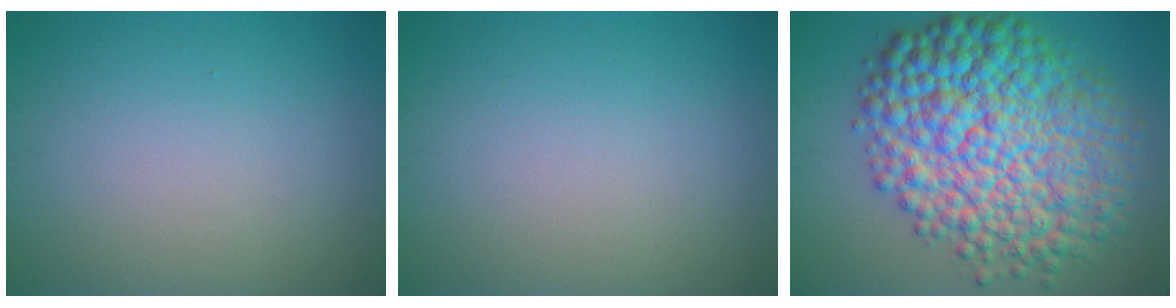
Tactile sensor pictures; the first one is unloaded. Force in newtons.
{"total": 0.0}
{"total": 13.6, "press": 13.6, "slide": 0.1}